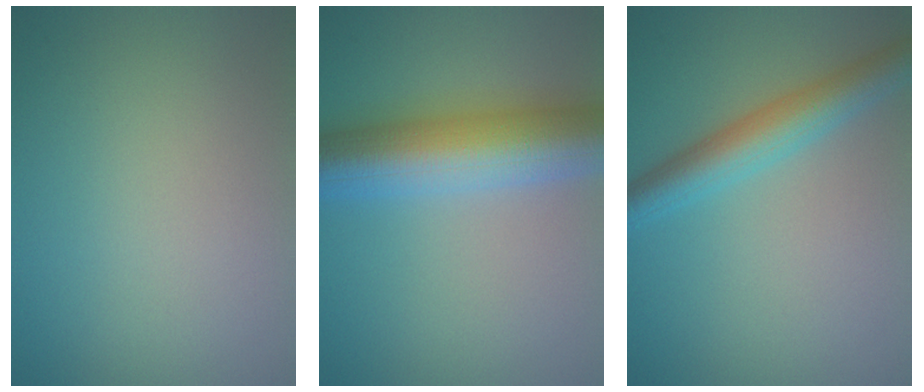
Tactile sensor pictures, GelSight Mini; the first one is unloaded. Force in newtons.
{"total": 9.9, "press": 9.9, "slide": 0.2}
{"total": 4.7, "press": 4.7, "slide": 0.1}